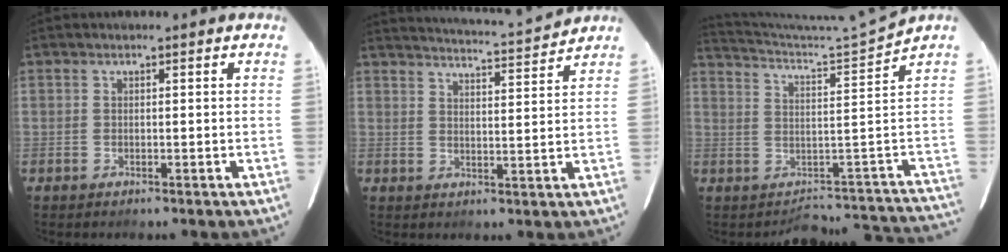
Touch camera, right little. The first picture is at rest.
{"total": 11.3, "force": [11.0, -1.2, 2.2], "torque": [-0.044, -0.017, 0.152]}
{"total": 8.4, "force": [-2.6, -3.4, 7.2], "torque": [-0.087, 0.043, -0.013]}